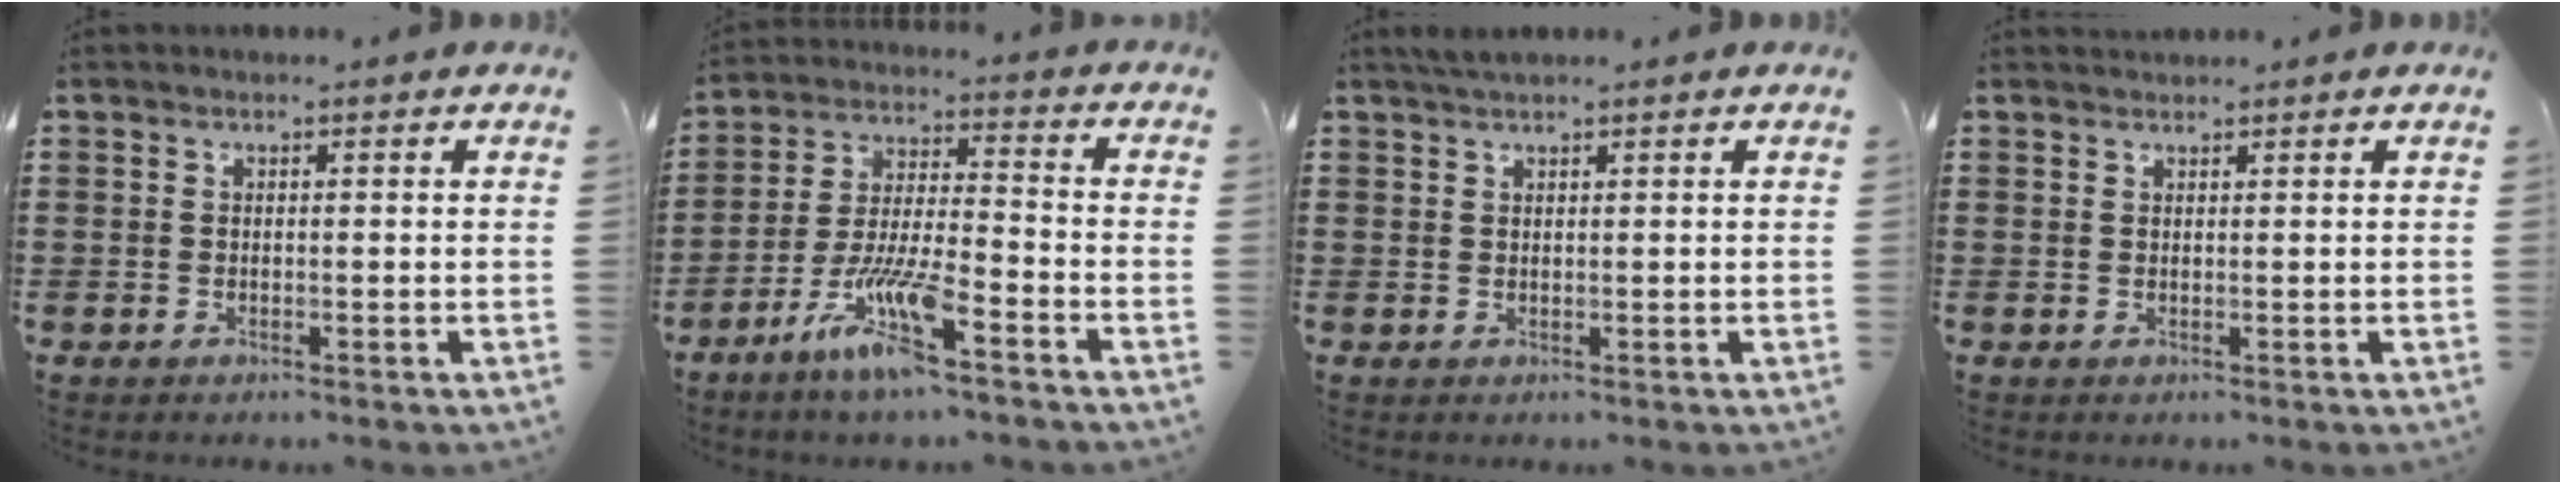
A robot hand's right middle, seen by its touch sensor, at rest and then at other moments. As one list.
[{"total": 9.6, "force": [-6.0, 1.5, 7.4], "torque": [-0.158, -0.008, -0.117]}, {"total": 1.1, "force": [0.8, 0.0, 0.7], "torque": [-0.016, 0.001, 0.015]}, {"total": 0.9, "force": [0.9, 0.0, -0.1], "torque": [-0.001, -0.003, 0.018]}]